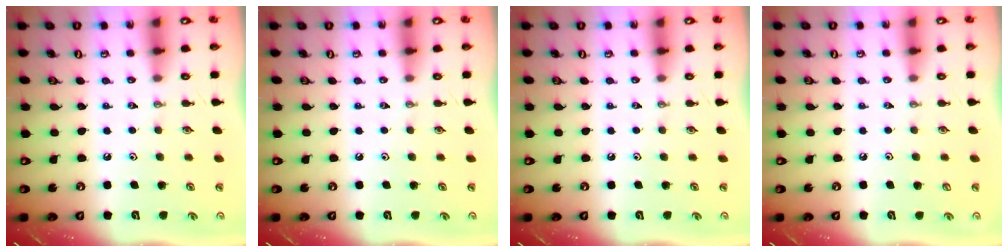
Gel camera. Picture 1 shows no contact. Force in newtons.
{"total": 0.0}
{"total": 0.0}
{"total": 1.0, "press": 0.2, "slide": 1.0}